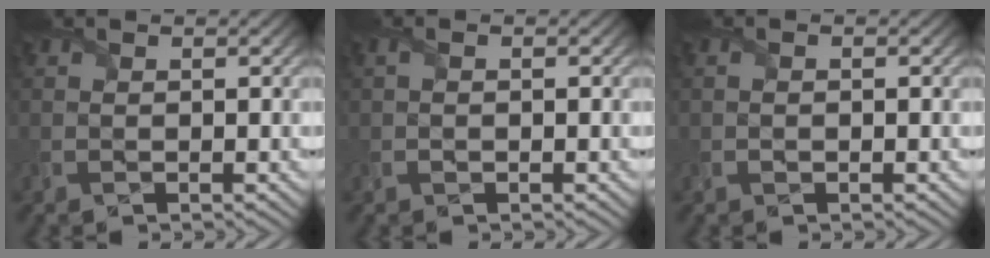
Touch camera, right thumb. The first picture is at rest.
{"total": 0.7, "force": [0.0, 0.3, 0.6], "torque": [-0.015, 0.001, -0.001]}
{"total": 0.8, "force": [-0.2, 0.6, 0.6], "torque": [-0.009, -0.002, -0.001]}